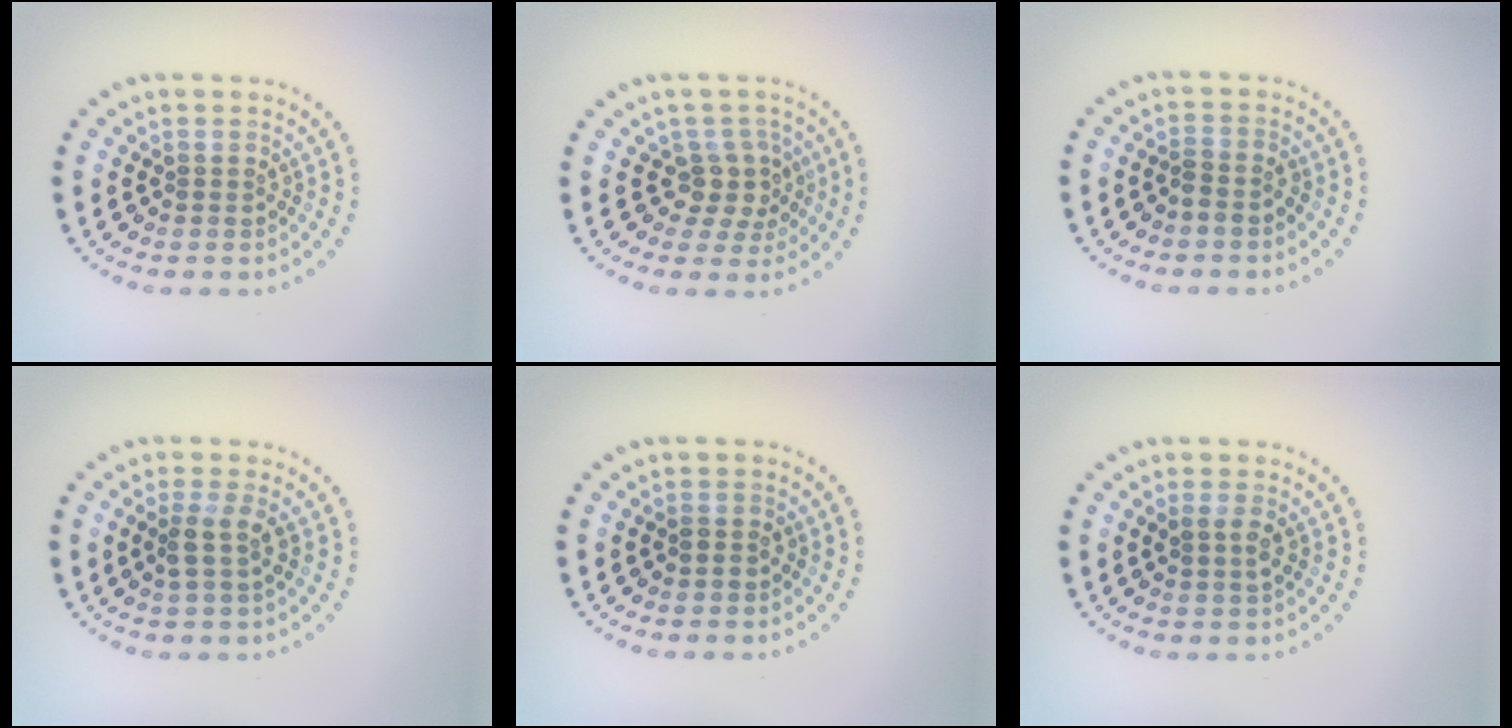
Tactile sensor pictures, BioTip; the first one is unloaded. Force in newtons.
{"total": 2.9, "press": 2.3, "slide": 1.8}
{"total": 1.2, "press": 1.0, "slide": 0.6}
{"total": 2.0, "press": 1.6, "slide": 1.2}
{"total": 0.9, "press": 0.9, "slide": 0.1}
{"total": 1.3, "press": 1.2, "slide": 0.4}